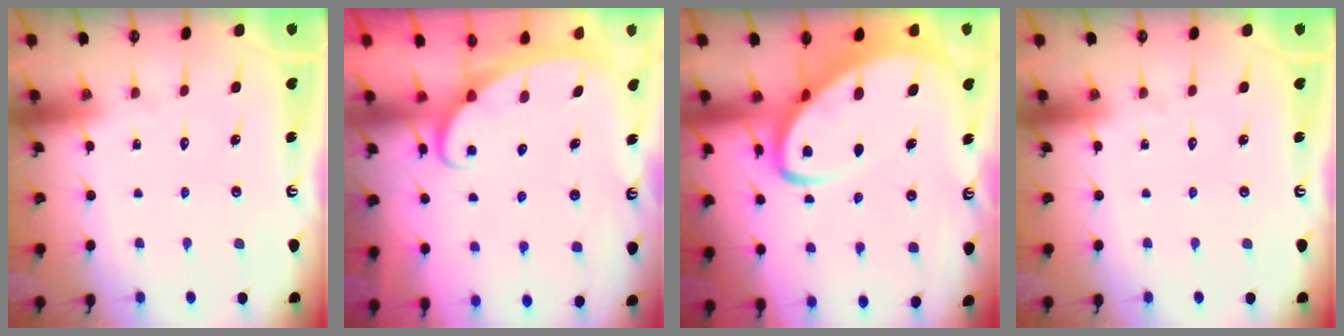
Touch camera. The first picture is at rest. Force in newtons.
{"total": 2.6, "press": 2.6, "slide": 0.4}
{"total": 7.3, "press": 7.2, "slide": 1.0}
{"total": 0.0}